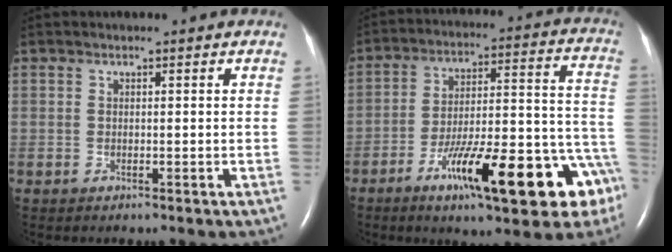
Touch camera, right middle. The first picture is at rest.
{"total": 21.1, "force": [-10.9, 4.0, 17.7], "torque": [-0.187, 0.027, -0.153]}